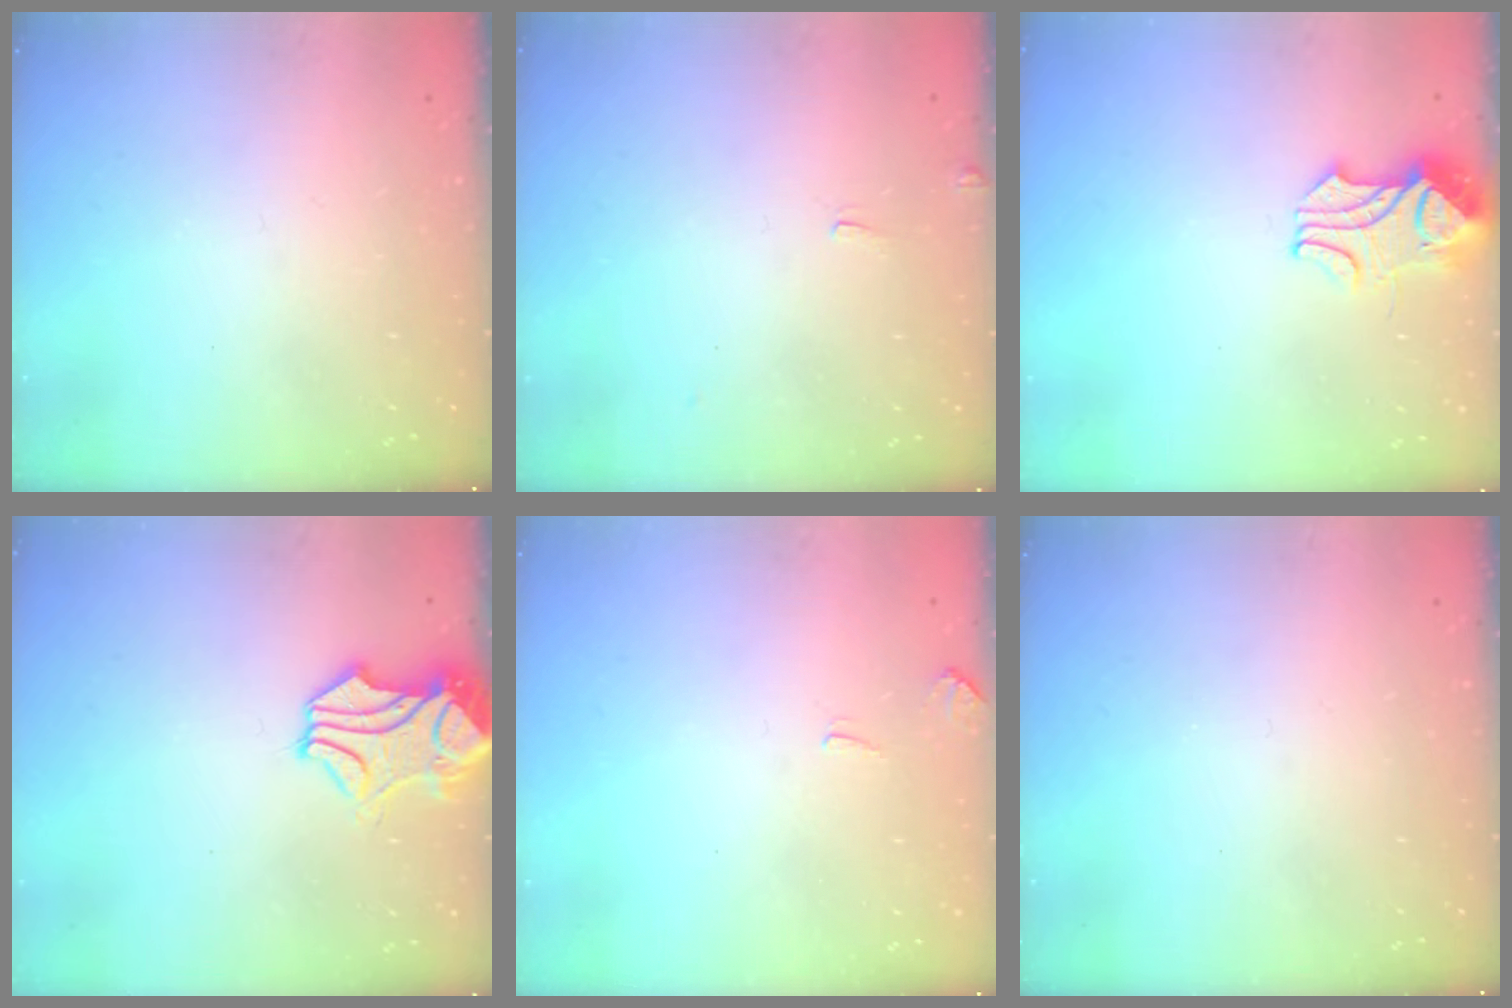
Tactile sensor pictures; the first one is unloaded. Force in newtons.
{"total": 4.2, "press": 4.2, "slide": 0.4}
{"total": 2.4, "press": 2.2, "slide": 0.9}
{"total": 1.6, "press": 1.1, "slide": 1.2}
{"total": 3.7, "press": 3.7, "slide": 0.4}
{"total": 0.0}